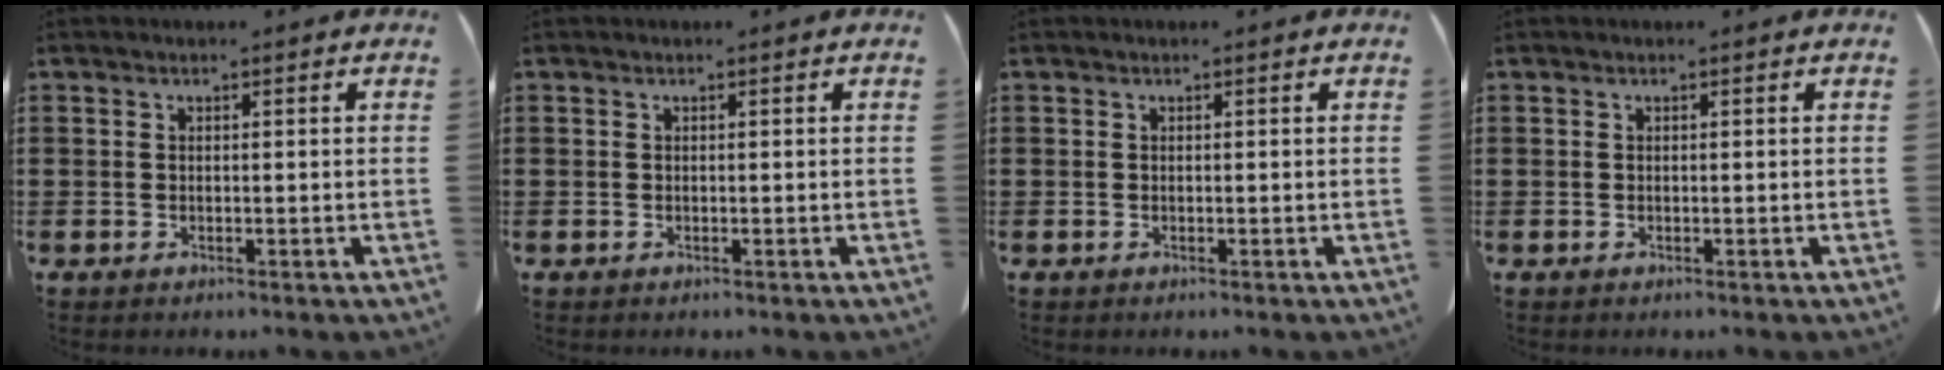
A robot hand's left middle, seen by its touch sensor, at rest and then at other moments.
{"total": 0.0}
{"total": 0.0}
{"total": 0.0}